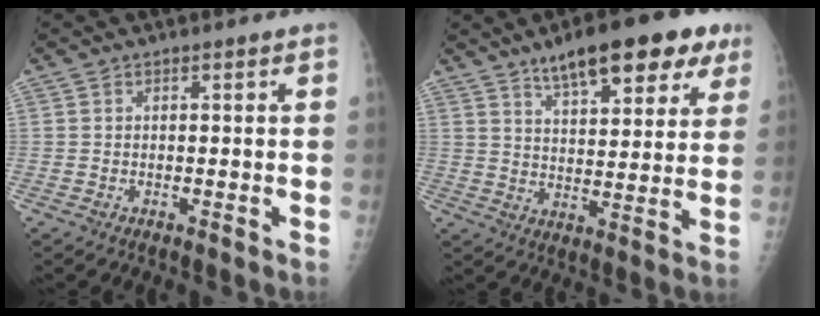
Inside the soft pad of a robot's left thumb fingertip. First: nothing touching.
{"total": 16.4, "force": [10.2, 6.0, 11.3], "torque": [-0.120, -0.031, 0.150]}